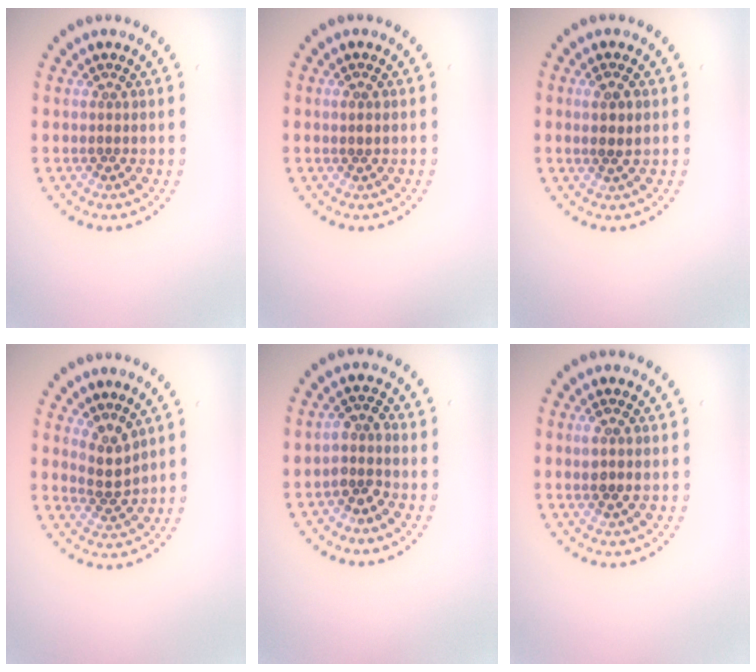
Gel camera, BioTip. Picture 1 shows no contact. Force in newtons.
{"total": 0.5, "press": 0.3, "slide": 0.4}
{"total": 1.5, "press": 1.4, "slide": 0.6}
{"total": 2.3, "press": 1.8, "slide": 1.5}
{"total": 2.1, "press": 1.7, "slide": 1.3}
{"total": 1.3, "press": 1.3, "slide": 0.4}